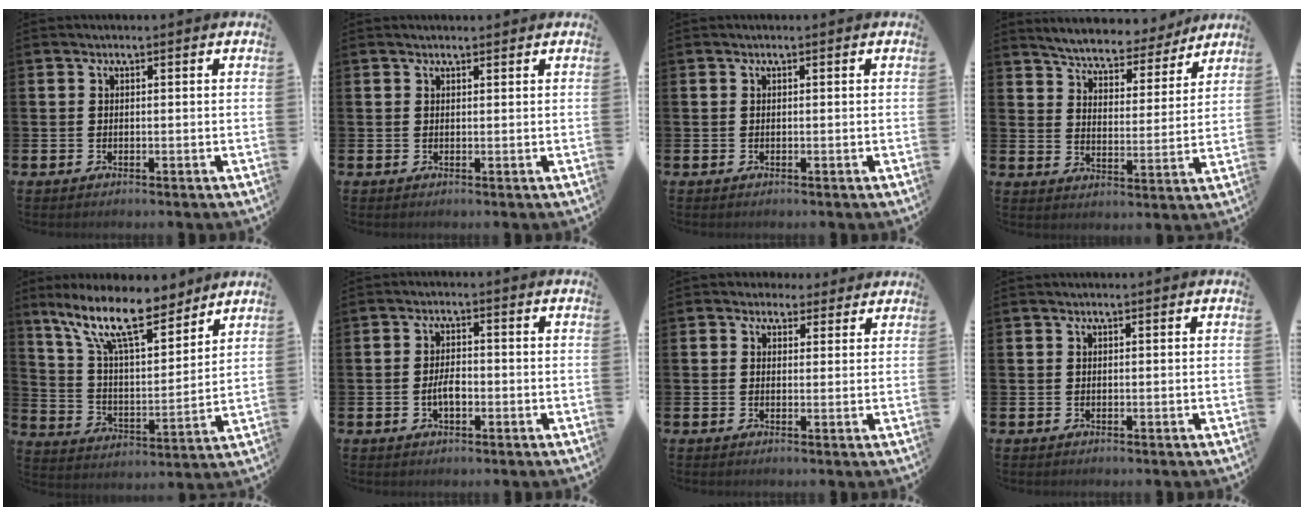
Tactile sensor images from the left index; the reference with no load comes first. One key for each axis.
{"total": 0.8, "fx": 0.8, "fy": 0.2, "fz": 0.2, "tx": 0.009, "ty": -0.004, "tz": 0.011}
{"total": 0.0}
{"total": 6.1, "fx": 6.0, "fy": 1.0, "fz": 0.8, "tx": -0.037, "ty": -0.047, "tz": 0.100}
{"total": 13.5, "fx": 10.4, "fy": 4.0, "fz": 7.7, "tx": -0.161, "ty": -0.053, "tz": 0.179}
{"total": 3.0, "fx": -0.7, "fy": 1.4, "fz": 2.5, "tx": -0.035, "ty": -0.001, "tz": -0.017}
{"total": 2.7, "fx": 2.1, "fy": 1.6, "fz": -0.1, "tx": 0.005, "ty": -0.004, "tz": 0.035}
{"total": 0.0}